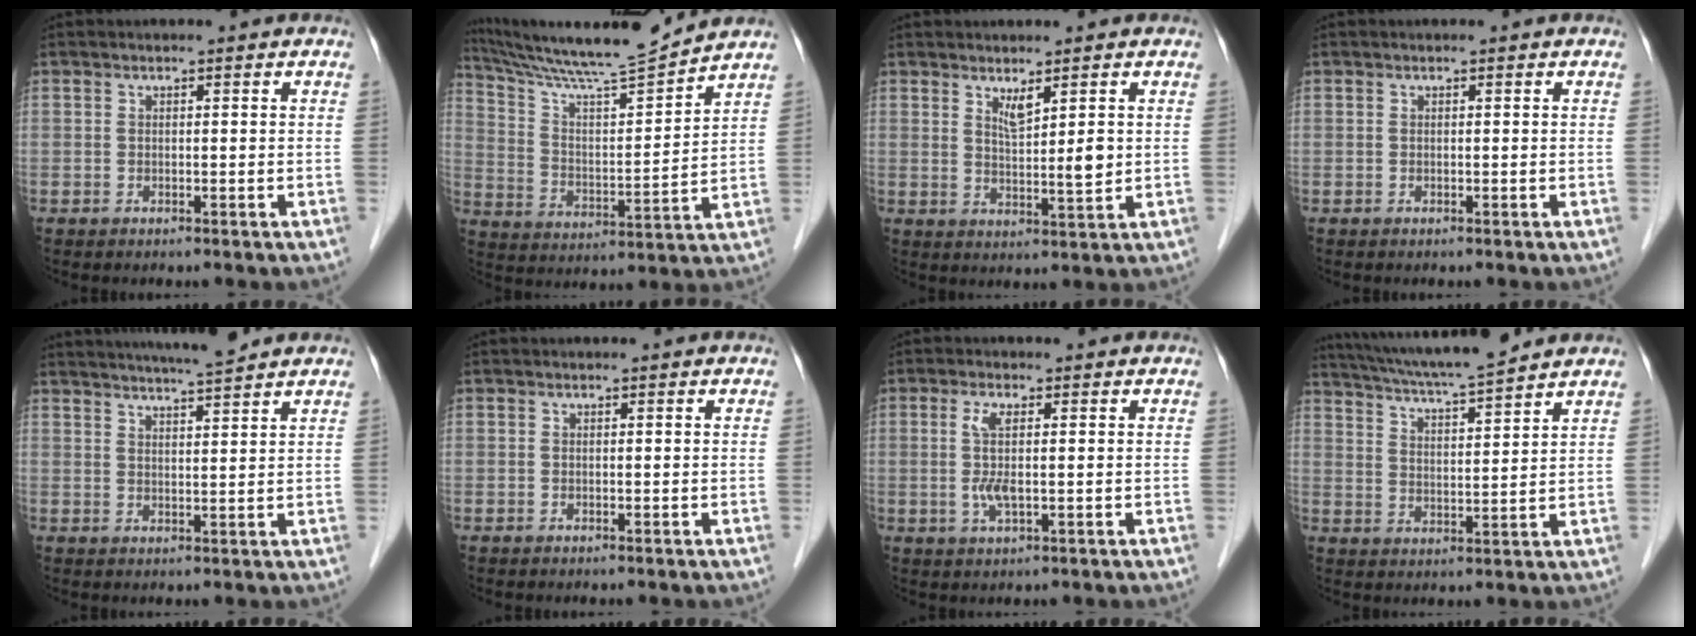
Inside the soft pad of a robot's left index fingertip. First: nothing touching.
{"total": 14.2, "force": [13.3, -1.2, 4.9], "torque": [-0.098, -0.006, 0.229]}
{"total": 4.1, "force": [1.6, 0.5, 3.8], "torque": [-0.062, -0.011, 0.030]}
{"total": 0.0}
{"total": 7.7, "force": [6.9, -0.6, 3.2], "torque": [-0.059, 0.010, 0.101]}
{"total": 0.0}
{"total": 3.9, "force": [0.1, 0.8, 3.8], "torque": [-0.085, -0.002, 0.002]}
{"total": 13.3, "force": [11.9, 0.1, 5.9], "torque": [-0.110, 0.018, 0.190]}